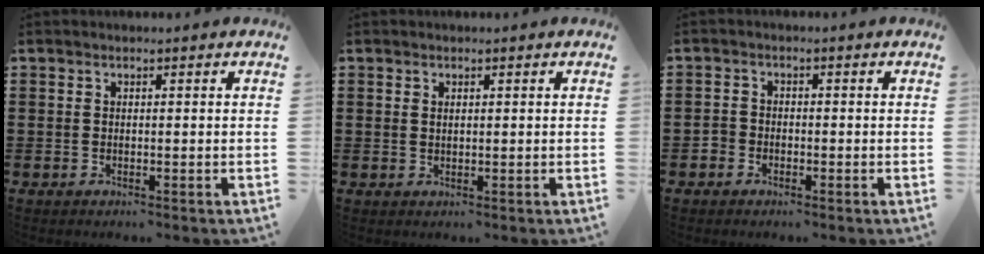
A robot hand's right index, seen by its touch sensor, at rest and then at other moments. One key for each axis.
{"total": 0.7, "fx": 0.3, "fy": 0.4, "fz": 0.5, "tx": -0.011, "ty": 0.002, "tz": 0.005}
{"total": 1.7, "fx": -1.1, "fy": 1.3, "fz": 0.5, "tx": -0.013, "ty": 0.003, "tz": -0.024}